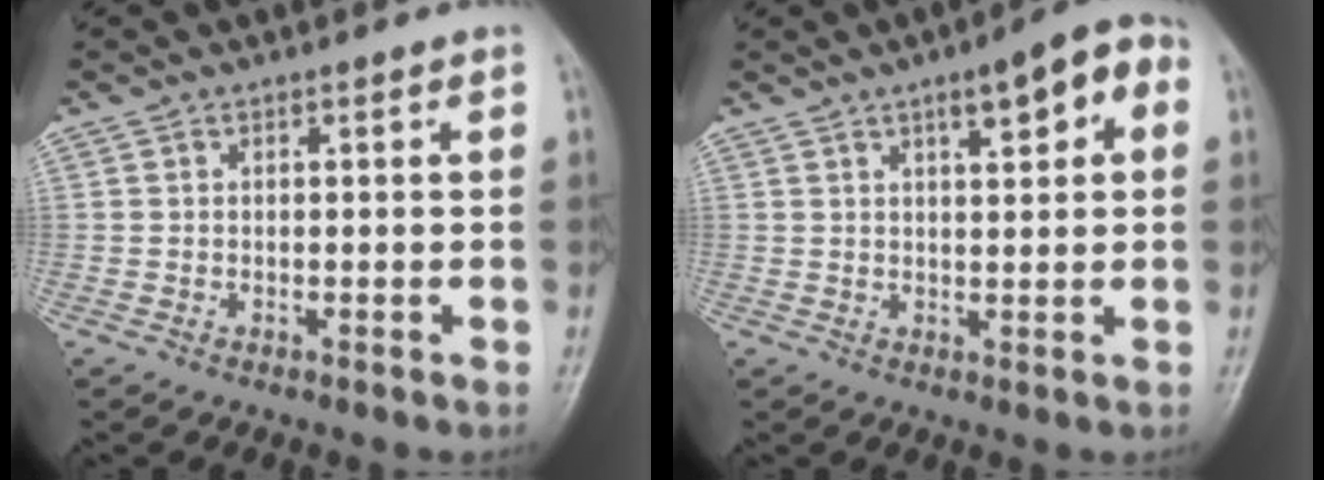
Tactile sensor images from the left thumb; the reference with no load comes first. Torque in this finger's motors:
{"motor_torque": [0.16, 0.30, 0.44, 0.26, 0.15]}